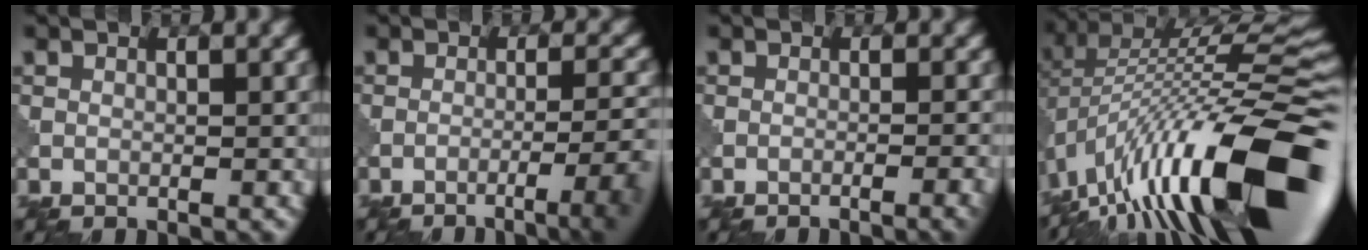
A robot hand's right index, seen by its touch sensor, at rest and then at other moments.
{"total": 6.1, "force": [-3.4, 1.3, 4.9], "torque": [-0.070, 0.006, -0.049]}
{"total": 3.4, "force": [-2.1, 0.9, 2.6], "torque": [-0.027, 0.015, -0.037]}
{"total": 17.4, "force": [-6.7, 5.8, 15.0], "torque": [-0.242, 0.032, -0.126]}